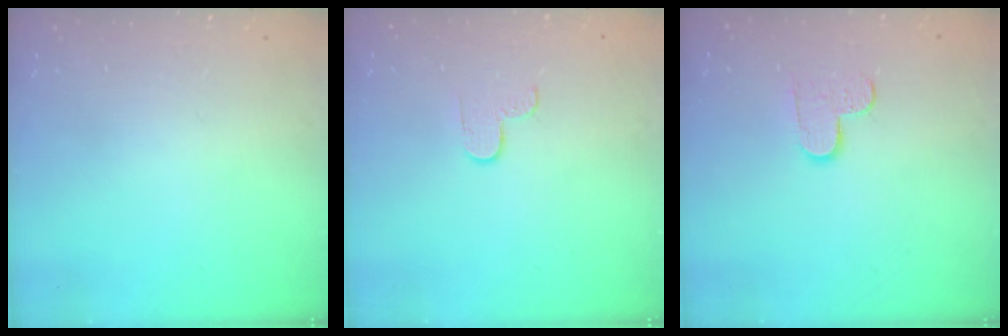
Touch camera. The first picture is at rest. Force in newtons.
{"total": 2.7, "press": 2.6, "slide": 0.4}
{"total": 5.3, "press": 5.3, "slide": 0.3}